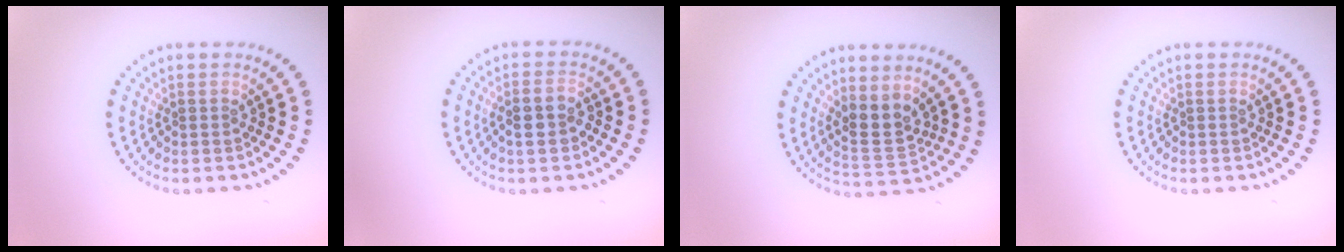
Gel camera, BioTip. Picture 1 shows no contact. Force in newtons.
{"total": 2.6, "press": 2.5, "slide": 0.6}
{"total": 3.1, "press": 2.8, "slide": 1.4}
{"total": 0.0}